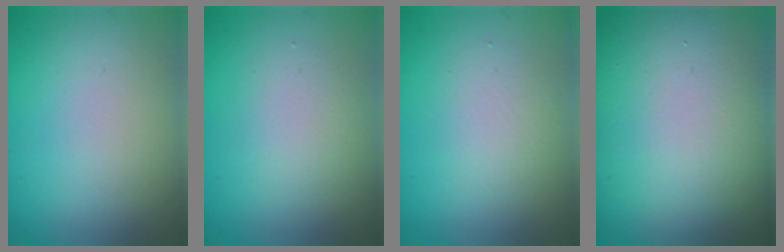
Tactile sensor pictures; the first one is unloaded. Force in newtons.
{"total": 2.4, "press": 2.4, "slide": 0.2}
{"total": 2.1, "press": 2.1, "slide": 0.1}
{"total": 21.1, "press": 21.1, "slide": 1.0}